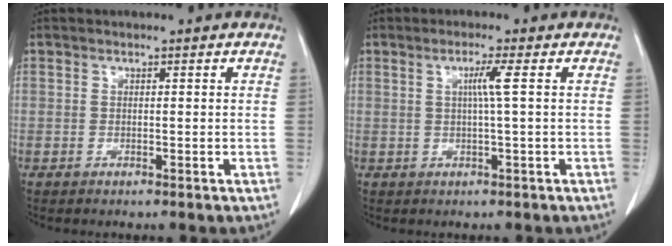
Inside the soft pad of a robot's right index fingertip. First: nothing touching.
{"total": 2.8, "force": [0.5, -0.8, 2.7], "torque": [-0.051, 0.000, 0.010]}